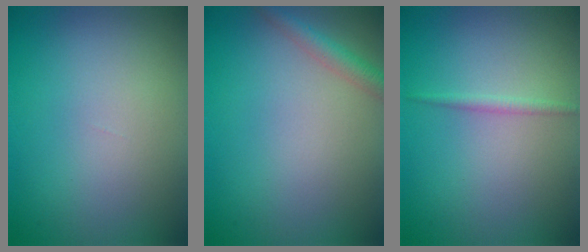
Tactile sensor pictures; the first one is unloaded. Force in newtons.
{"total": 2.1, "press": 2.1, "slide": 0.1}
{"total": 0.9, "press": 0.9, "slide": 0.1}